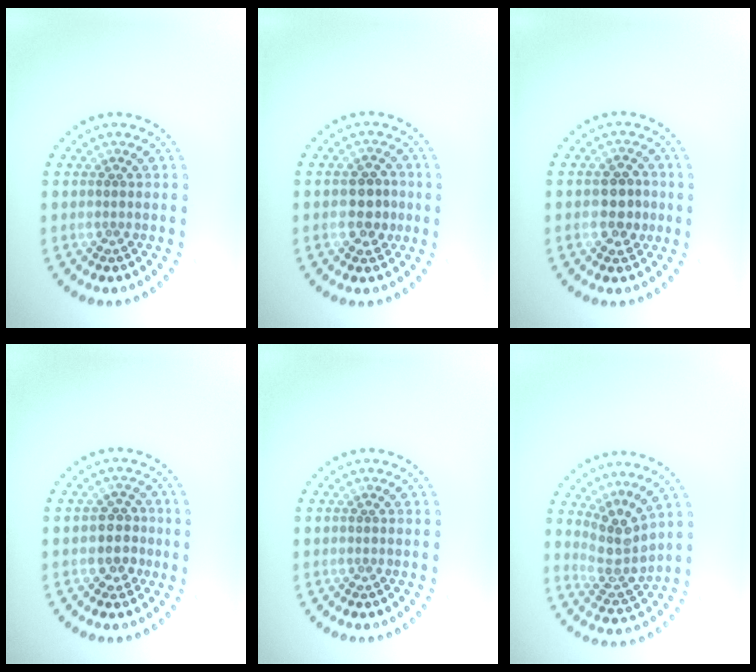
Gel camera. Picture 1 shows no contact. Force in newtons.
{"total": 2.9, "press": 2.9, "slide": 0.4}
{"total": 2.9, "press": 2.9, "slide": 0.4}
{"total": 2.4, "press": 2.2, "slide": 1.1}
{"total": 0.0}
{"total": 3.6, "press": 2.6, "slide": 2.5}